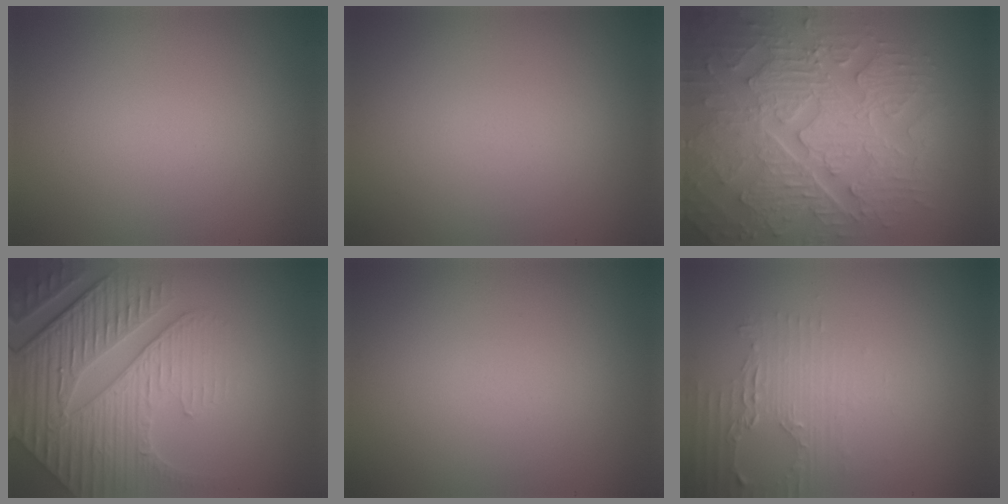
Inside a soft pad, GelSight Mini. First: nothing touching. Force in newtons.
{"total": 0.0}
{"total": 9.2, "press": 6.7, "slide": 6.3}
{"total": 8.9, "press": 6.1, "slide": 6.5}
{"total": 0.0}
{"total": 2.4, "press": 2.3, "slide": 0.9}